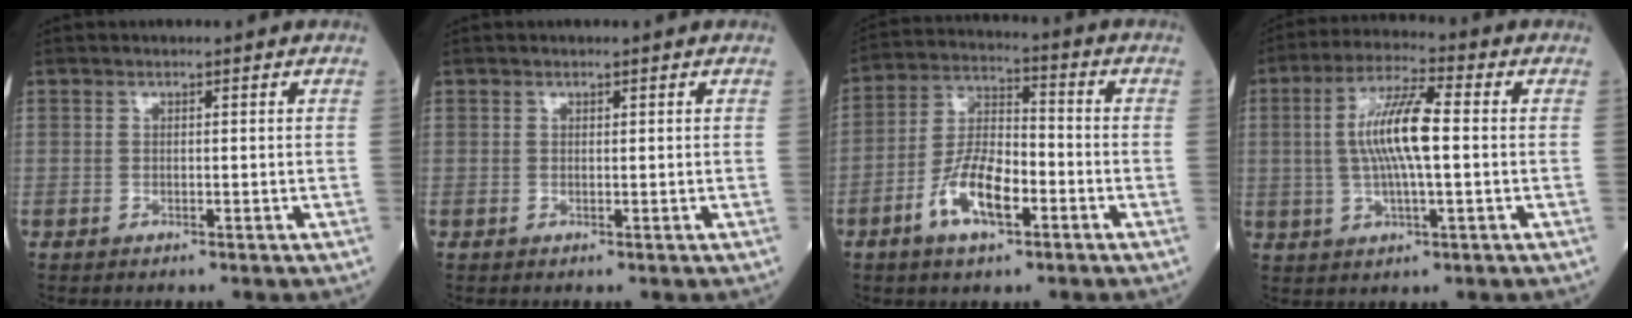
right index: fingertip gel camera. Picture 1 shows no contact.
{"total": 0.0}
{"total": 10.1, "force": [-4.4, 3.6, 8.3], "torque": [-0.171, 0.005, -0.083]}
{"total": 10.2, "force": [0.5, 1.7, 10.0], "torque": [-0.196, 0.012, 0.007]}